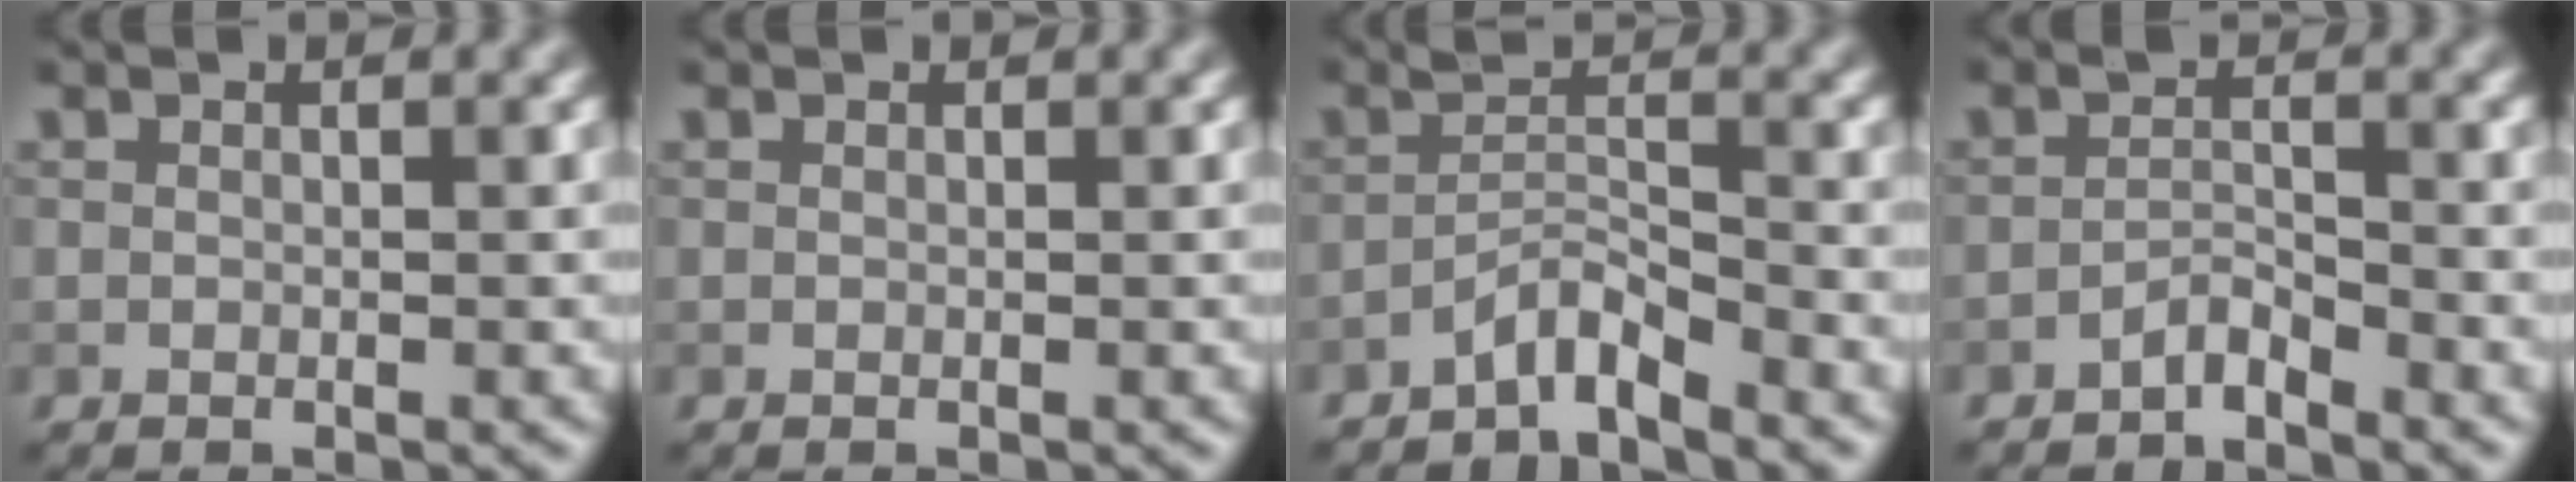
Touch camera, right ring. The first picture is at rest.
{"total": 0.0}
{"total": 2.6, "force": [-2.3, 0.2, 1.3], "torque": [-0.019, 0.011, -0.048]}
{"total": 1.6, "force": [-1.5, 0.2, 0.6], "torque": [-0.010, 0.008, -0.029]}